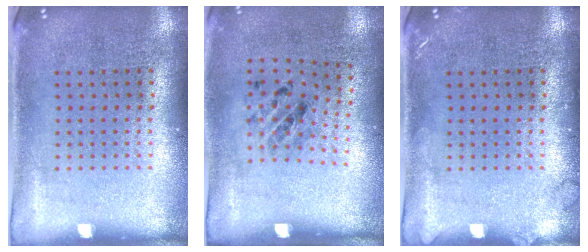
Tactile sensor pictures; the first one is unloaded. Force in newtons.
{"total": 1.2, "press": 0.6, "slide": 1.1}
{"total": 0.8, "press": 0.8, "slide": 0.1}